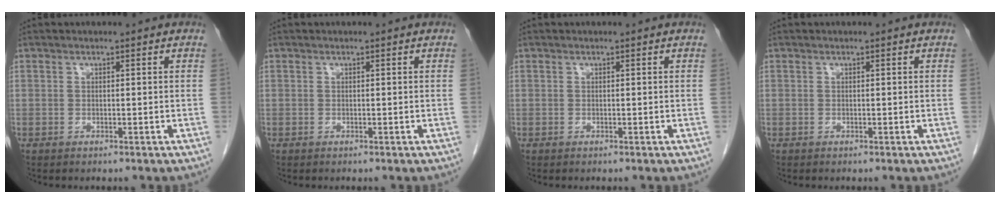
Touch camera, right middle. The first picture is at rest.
{"total": 0.0}
{"total": 0.0}
{"total": 0.0}